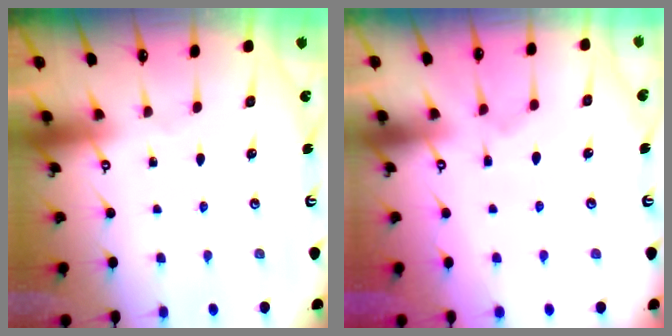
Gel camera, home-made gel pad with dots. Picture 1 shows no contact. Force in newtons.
{"total": 2.9, "press": 2.7, "slide": 1.2}